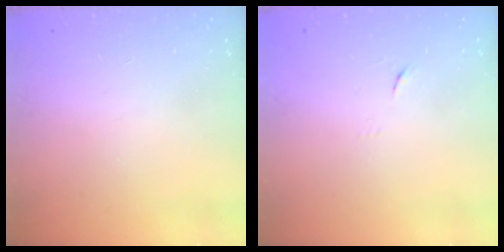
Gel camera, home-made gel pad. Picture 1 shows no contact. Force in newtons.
{"total": 5.2, "press": 5.1, "slide": 0.7}